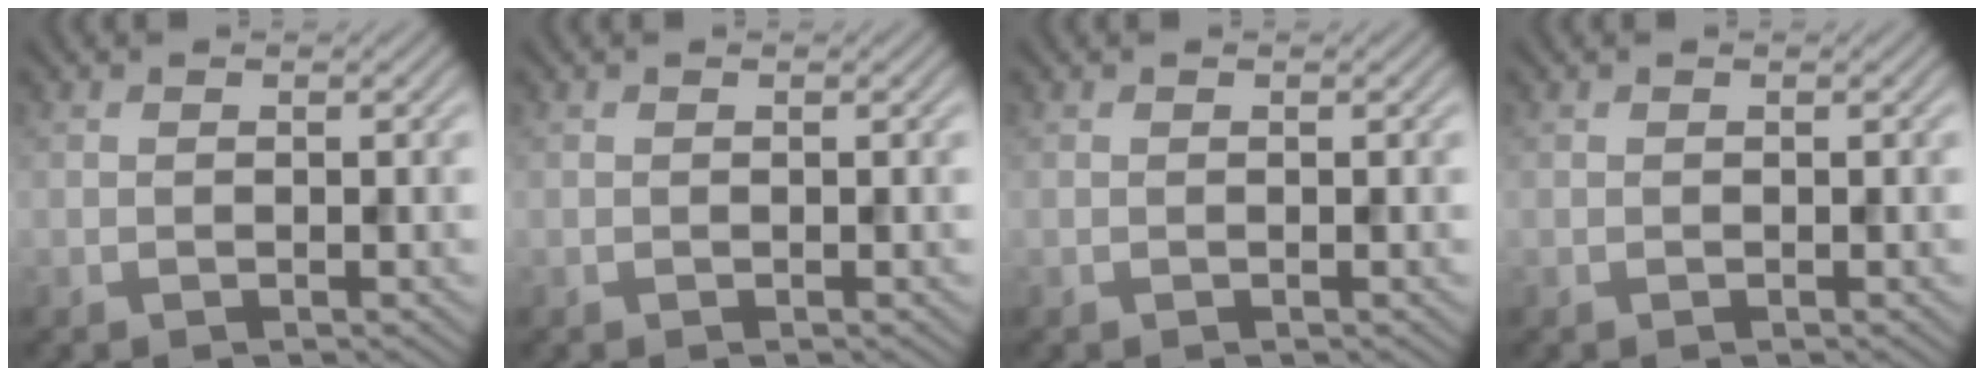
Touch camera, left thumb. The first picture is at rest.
{"total": 0.0}
{"total": 0.0}
{"total": 0.0}